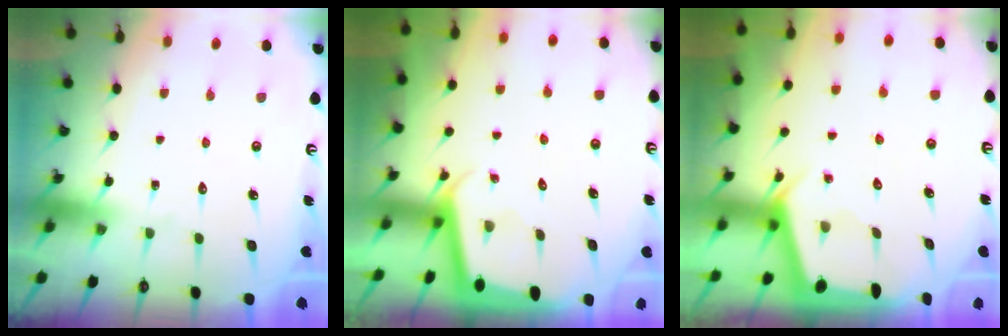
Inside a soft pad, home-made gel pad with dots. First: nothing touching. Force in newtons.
{"total": 1.9, "press": 1.9, "slide": 0.2}
{"total": 2.4, "press": 2.4, "slide": 0.3}